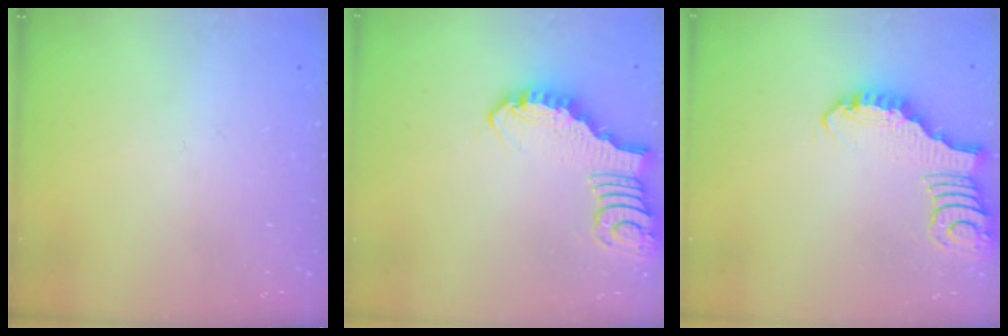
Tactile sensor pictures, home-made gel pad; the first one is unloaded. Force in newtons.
{"total": 2.4, "press": 2.4, "slide": 0.3}
{"total": 4.2, "press": 4.2, "slide": 0.3}